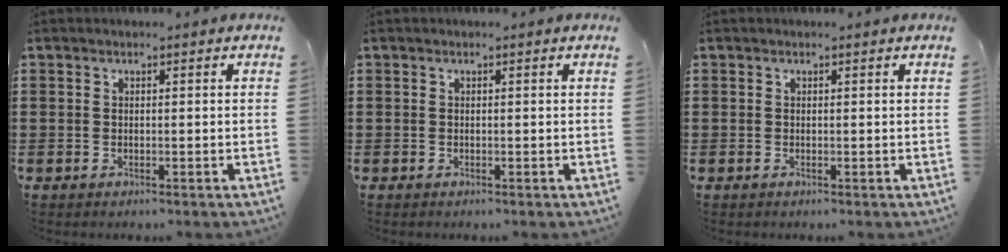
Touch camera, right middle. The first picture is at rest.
{"total": 0.0}
{"total": 0.0}